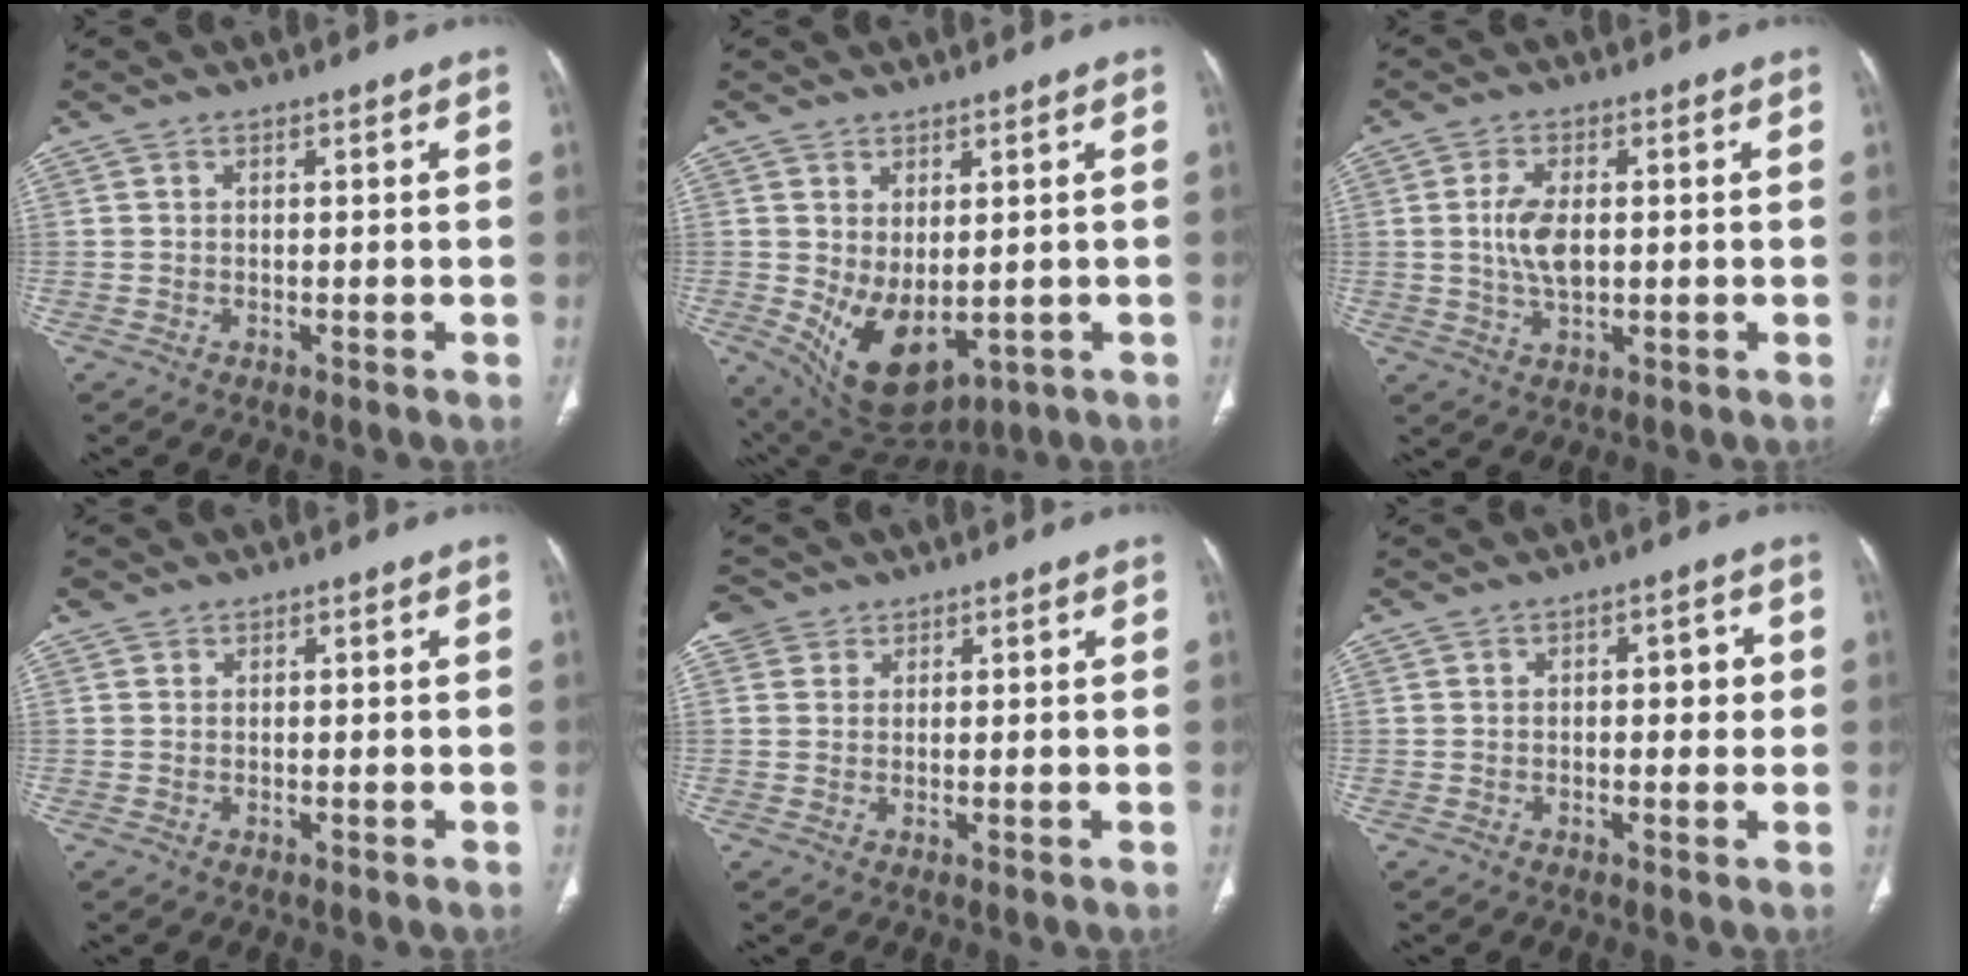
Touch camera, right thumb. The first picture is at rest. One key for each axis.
{"total": 10.7, "fx": -1.1, "fy": 6.1, "fz": 8.7, "tx": -0.135, "ty": -0.011, "tz": 0.015}
{"total": 6.4, "fx": 0.5, "fy": 3.3, "fz": 5.5, "tx": -0.110, "ty": -0.003, "tz": 0.011}
{"total": 0.9, "fx": 0.6, "fy": 0.7, "fz": 0.0, "tx": 0.011, "ty": 0.003, "tz": 0.006}
{"total": 3.0, "fx": 1.6, "fy": 2.6, "fz": 0.2, "tx": 0.013, "ty": 0.003, "tz": 0.023}
{"total": 3.8, "fx": 0.3, "fy": 2.1, "fz": 3.2, "tx": -0.022, "ty": 0.004, "tz": 0.000}